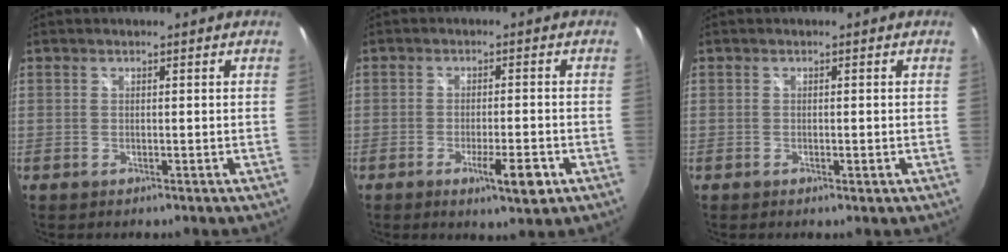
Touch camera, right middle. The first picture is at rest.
{"total": 5.8, "force": [-2.8, 1.0, 5.0], "torque": [-0.090, -0.013, -0.041]}
{"total": 0.9, "force": [-0.4, 0.3, 0.8], "torque": [-0.012, 0.000, -0.006]}